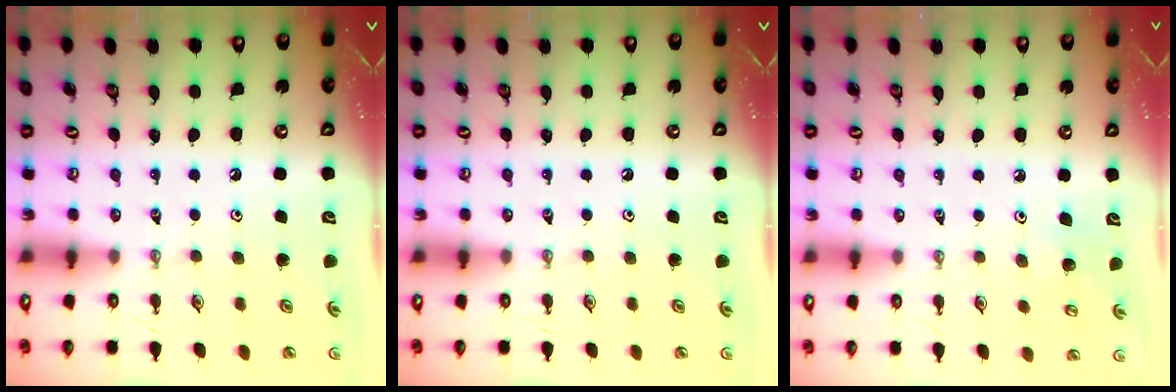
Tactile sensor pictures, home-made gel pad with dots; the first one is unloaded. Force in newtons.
{"total": 0.0}
{"total": 7.0, "press": 7.0, "slide": 0.8}